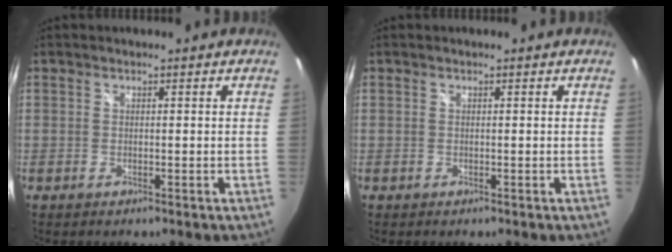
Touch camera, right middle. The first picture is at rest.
{"total": 0.0}